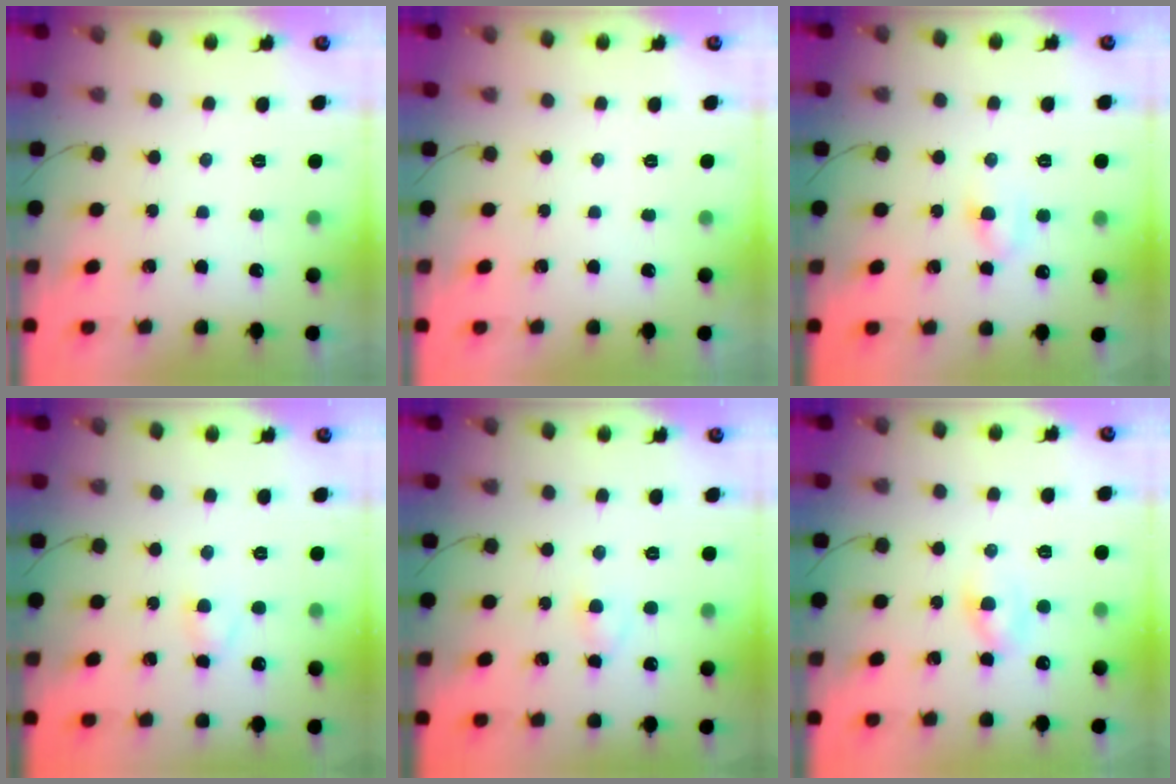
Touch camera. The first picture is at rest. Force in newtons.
{"total": 0.0}
{"total": 4.6, "press": 4.4, "slide": 1.3}
{"total": 2.6, "press": 2.3, "slide": 1.0}
{"total": 2.4, "press": 2.3, "slide": 0.9}
{"total": 2.4, "press": 2.2, "slide": 1.0}